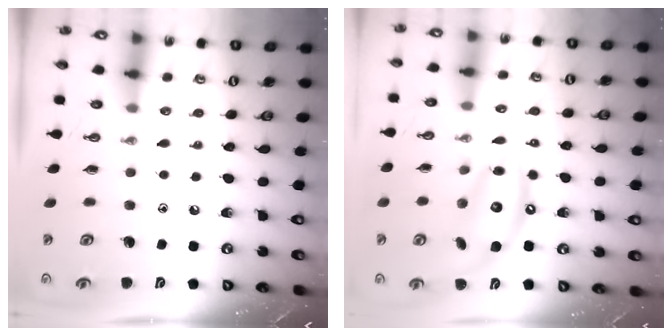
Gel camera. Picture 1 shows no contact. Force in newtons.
{"total": 12.6, "press": 12.5, "slide": 1.4}